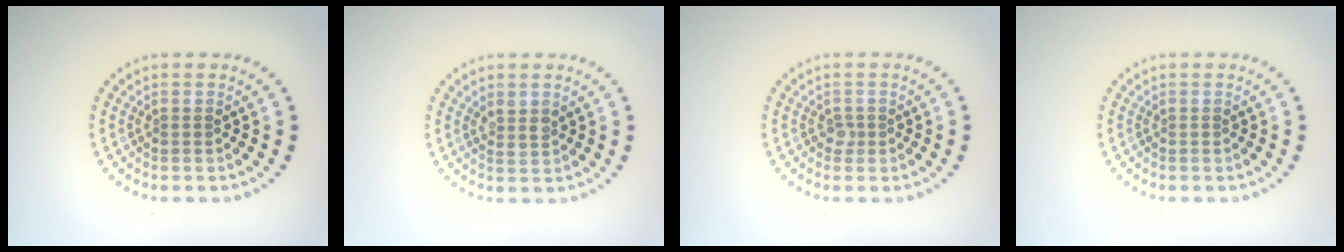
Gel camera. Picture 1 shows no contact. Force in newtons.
{"total": 1.1, "press": 0.9, "slide": 0.6}
{"total": 0.8, "press": 0.6, "slide": 0.6}
{"total": 0.0}